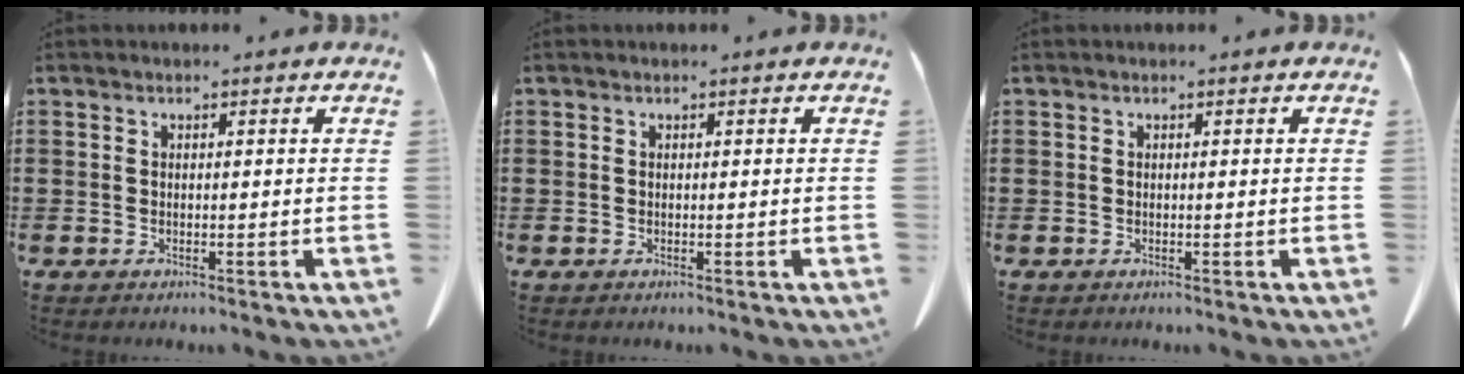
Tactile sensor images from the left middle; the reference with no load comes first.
{"total": 0.0}
{"total": 0.0}